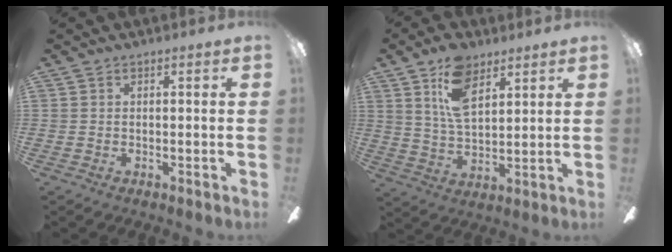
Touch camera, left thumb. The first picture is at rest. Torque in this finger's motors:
{"motor_torque": [0.12, 0.31, 0.11, -0.12, 0.16]}